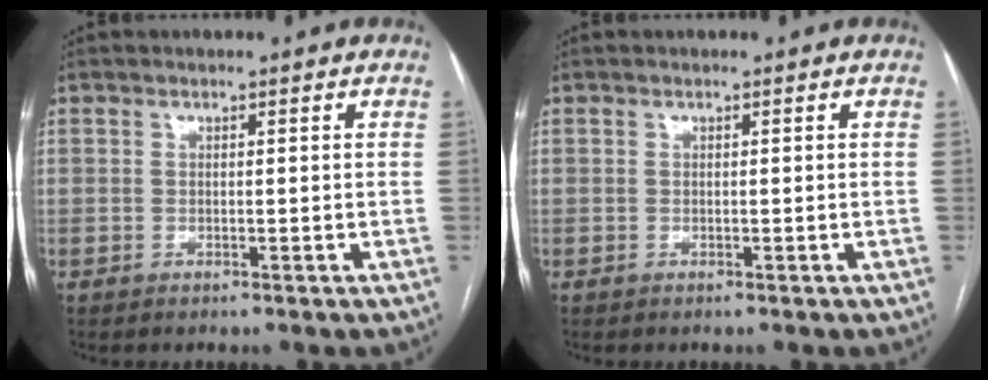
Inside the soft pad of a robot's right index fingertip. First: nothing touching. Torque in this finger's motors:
{"motor_torque": [0.00, 0.00, 0.00, 0.00]}